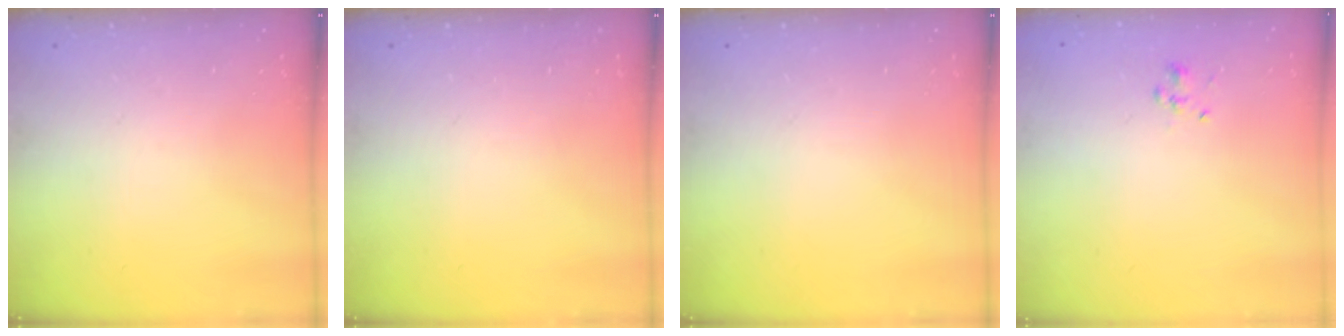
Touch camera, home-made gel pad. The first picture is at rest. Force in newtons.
{"total": 0.0}
{"total": 0.0}
{"total": 0.9, "press": 0.7, "slide": 0.6}